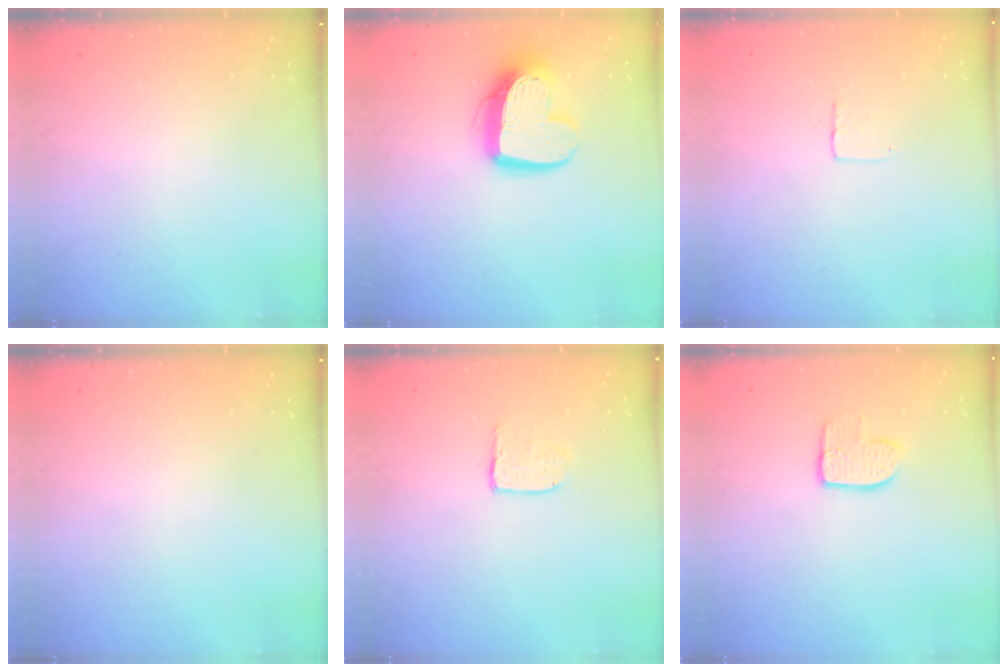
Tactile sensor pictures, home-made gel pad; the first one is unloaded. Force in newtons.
{"total": 13.8, "press": 13.8, "slide": 1.2}
{"total": 2.7, "press": 2.7, "slide": 0.1}
{"total": 0.0}
{"total": 3.9, "press": 3.9, "slide": 0.1}
{"total": 7.9, "press": 7.9, "slide": 0.5}